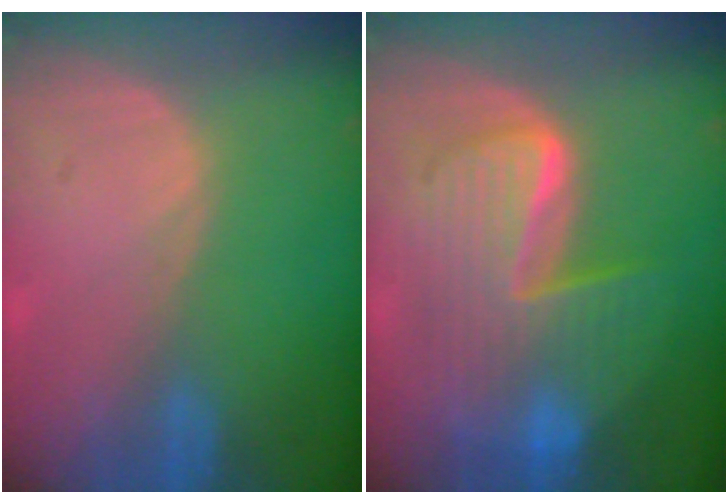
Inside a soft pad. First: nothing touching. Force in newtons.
{"total": 10.1, "press": 10.1, "slide": 1.0}